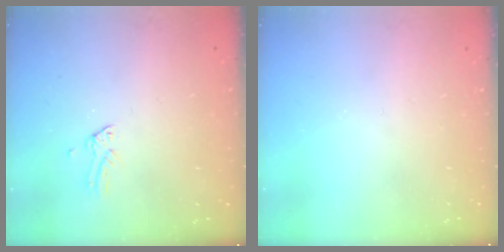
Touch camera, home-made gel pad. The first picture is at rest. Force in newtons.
{"total": 0.0}